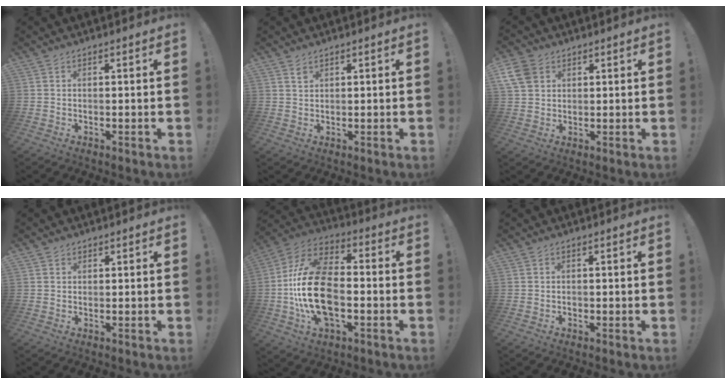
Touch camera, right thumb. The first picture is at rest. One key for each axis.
{"total": 1.5, "fx": 1.1, "fy": 0.8, "fz": 0.5, "tx": 0.004, "ty": -0.007, "tz": 0.019}
{"total": 7.2, "fx": 3.4, "fy": 5.4, "fz": 3.4, "tx": -0.067, "ty": -0.007, "tz": 0.069}
{"total": 0.8, "fx": 0.5, "fy": 0.6, "fz": 0.0, "tx": 0.004, "ty": -0.001, "tz": 0.009}
{"total": 22.0, "fx": -3.5, "fy": 13.0, "fz": 17.3, "tx": -0.339, "ty": 0.024, "tz": -0.051}
{"total": 0.7, "fx": -0.5, "fy": 0.4, "fz": 0.2, "tx": -0.006, "ty": 0.002, "tz": -0.008}